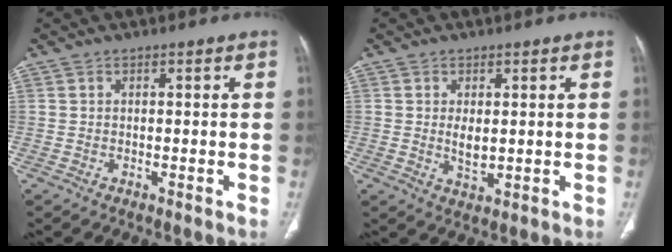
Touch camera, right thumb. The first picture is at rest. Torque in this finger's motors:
{"motor_torque": [2.62, 2.38, 0.88, -1.05, 0.22]}